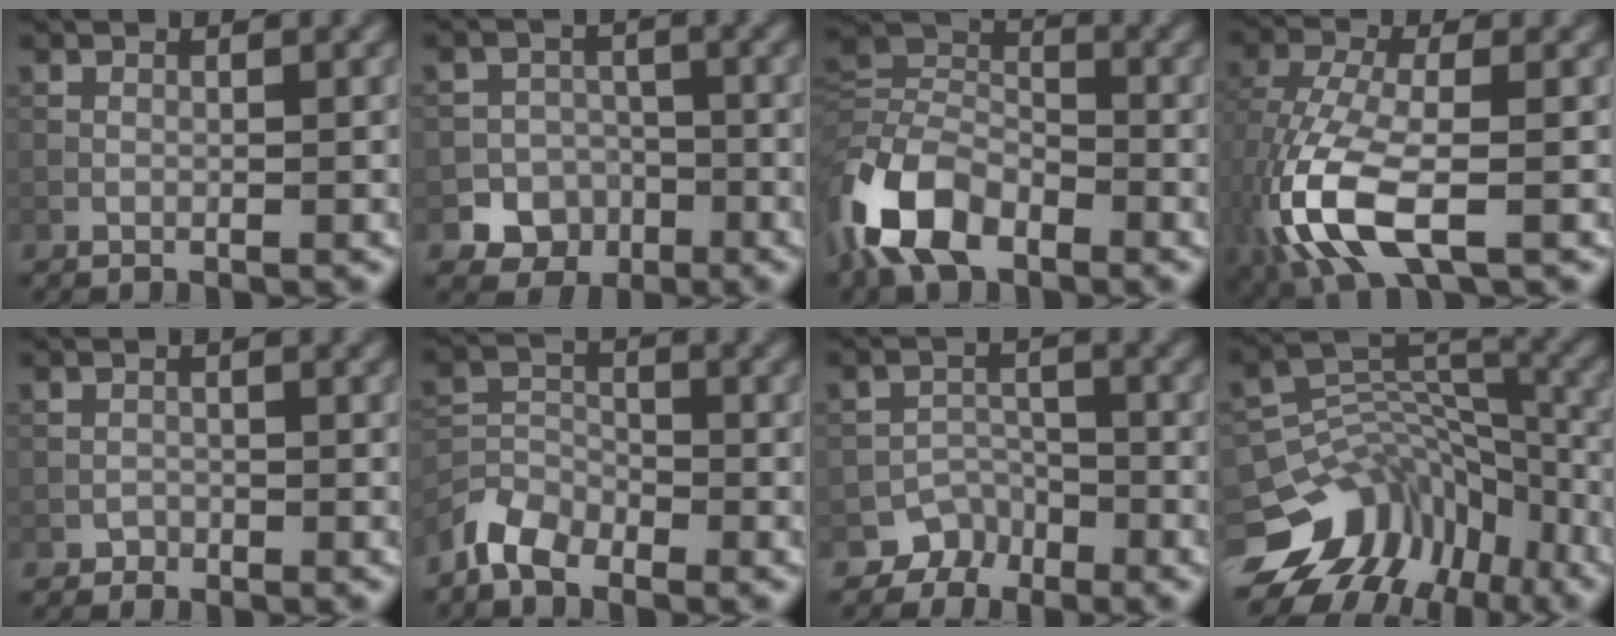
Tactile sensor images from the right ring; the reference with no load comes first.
{"total": 6.2, "force": [-3.4, 5.2, 0.8], "torque": [0.018, -0.013, -0.065]}
{"total": 10.8, "force": [-5.3, 6.4, 6.9], "torque": [-0.157, -0.009, -0.120]}
{"total": 8.8, "force": [-3.2, 3.9, 7.2], "torque": [-0.176, -0.005, -0.070]}
{"total": 0.7, "force": [-0.4, 0.5, -0.1], "torque": [0.006, 0.001, -0.005]}
{"total": 3.6, "force": [-3.0, 1.7, 1.0], "torque": [-0.021, -0.001, -0.073]}
{"total": 3.1, "force": [-2.3, 2.2, 0.0], "torque": [0.021, 0.002, -0.032]}
{"total": 10.3, "force": [-6.1, 7.1, 4.3], "torque": [-0.073, 0.027, -0.096]}